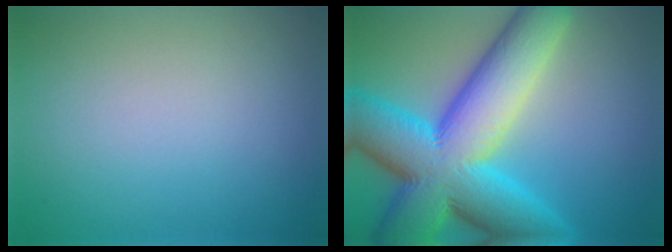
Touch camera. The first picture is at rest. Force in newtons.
{"total": 15.4, "press": 15.4, "slide": 0.4}